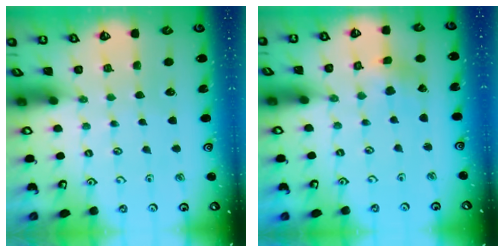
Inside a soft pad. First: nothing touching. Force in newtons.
{"total": 1.4, "press": 1.4, "slide": 0.4}